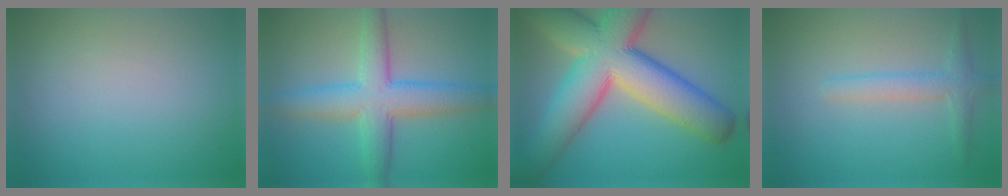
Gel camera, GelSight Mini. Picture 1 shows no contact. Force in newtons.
{"total": 6.6, "press": 6.6, "slide": 0.1}
{"total": 14.6, "press": 14.6, "slide": 1.1}
{"total": 2.4, "press": 2.4, "slide": 0.1}